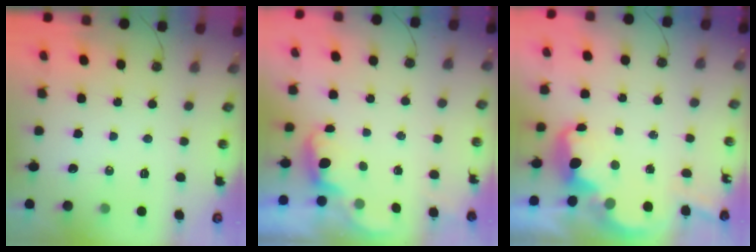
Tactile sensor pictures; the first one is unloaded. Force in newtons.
{"total": 1.0, "press": 0.7, "slide": 0.7}
{"total": 4.5, "press": 4.4, "slide": 0.6}